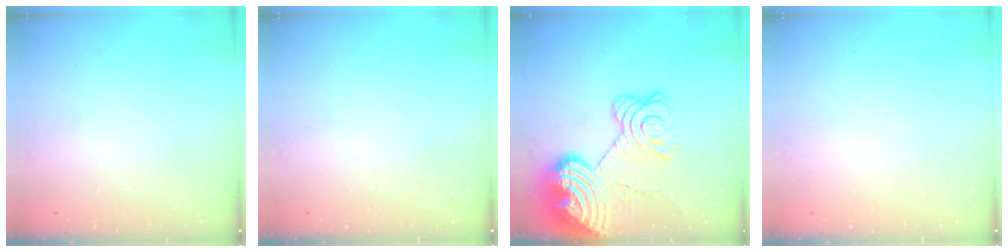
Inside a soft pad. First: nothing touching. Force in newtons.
{"total": 0.0}
{"total": 24.6, "press": 24.4, "slide": 3.1}
{"total": 0.0}